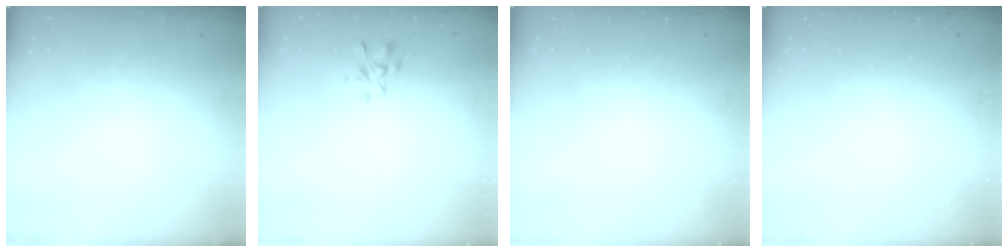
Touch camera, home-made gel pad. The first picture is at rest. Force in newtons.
{"total": 2.9, "press": 2.7, "slide": 1.2}
{"total": 0.0}
{"total": 0.0}